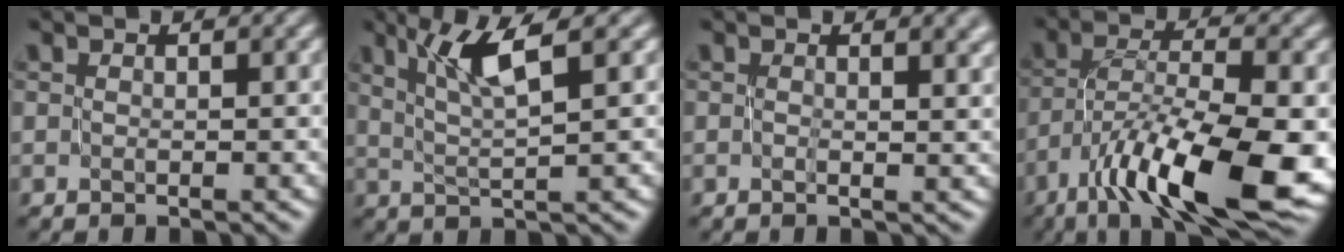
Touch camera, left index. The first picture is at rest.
{"total": 4.4, "force": [2.2, 0.4, 3.9], "torque": [-0.078, 0.004, 0.044]}
{"total": 3.1, "force": [0.7, 1.5, 2.7], "torque": [-0.022, 0.009, 0.004]}
{"total": 12.4, "force": [-6.7, 3.8, 9.8], "torque": [-0.179, -0.004, -0.115]}